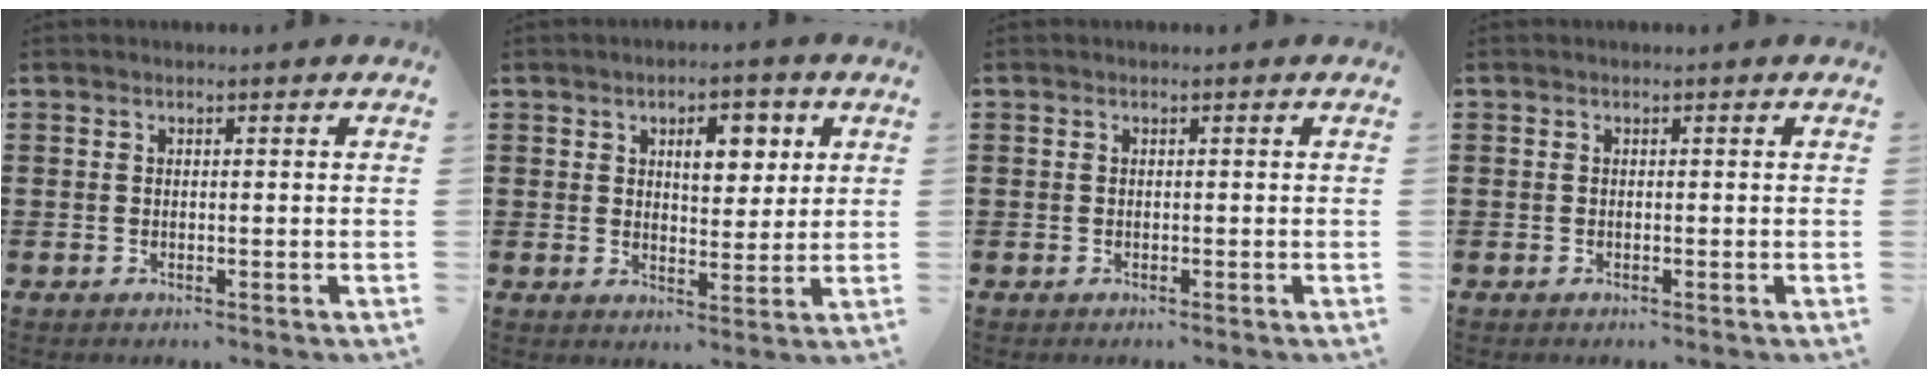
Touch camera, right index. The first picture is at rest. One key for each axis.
{"total": 6.1, "fx": 2.4, "fy": 3.3, "fz": 4.6, "tx": -0.061, "ty": -0.003, "tz": 0.031}
{"total": 0.0}
{"total": 0.0}